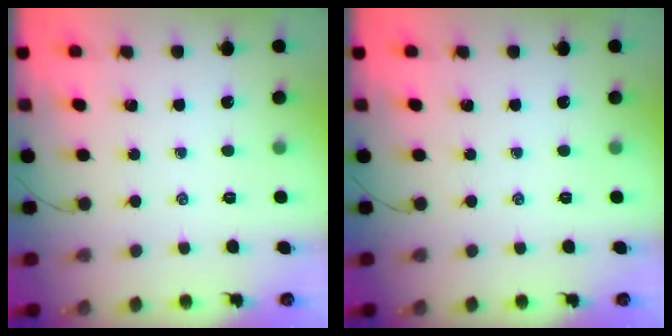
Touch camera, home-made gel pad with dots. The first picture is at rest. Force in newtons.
{"total": 0.0}